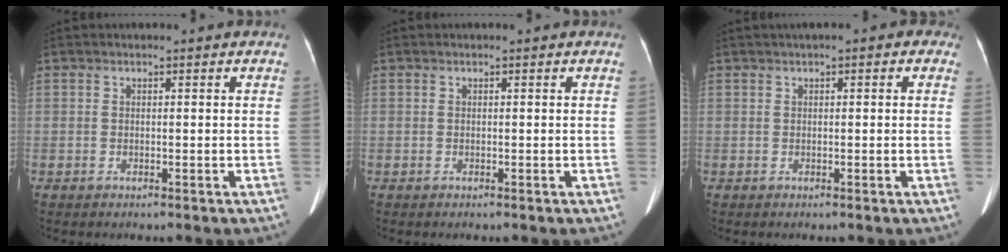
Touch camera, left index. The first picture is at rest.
{"total": 0.0}
{"total": 3.1, "force": [1.6, 1.1, 2.3], "torque": [-0.023, 0.023, 0.015]}